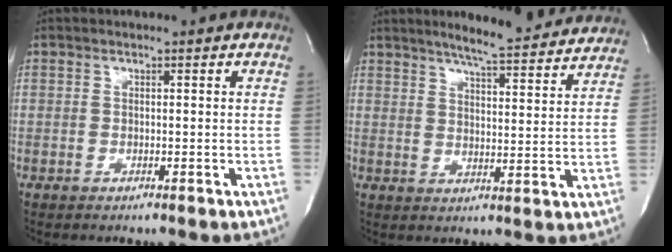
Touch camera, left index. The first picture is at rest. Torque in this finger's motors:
{"motor_torque": [-0.36, -0.30, 0.39, 0.08]}